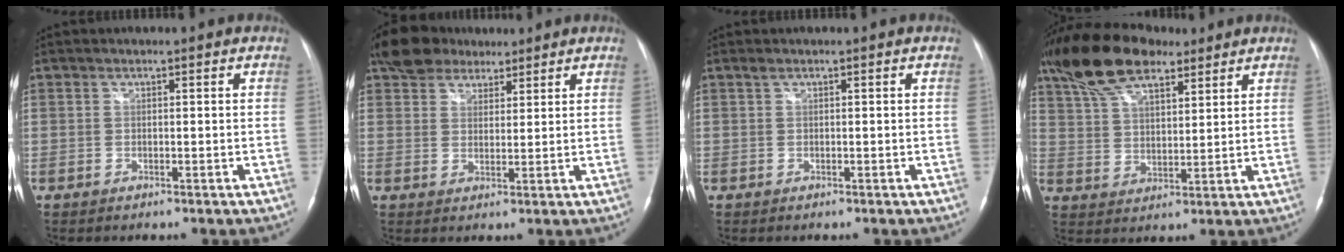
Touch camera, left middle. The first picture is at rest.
{"total": 7.8, "force": [6.0, 4.4, 2.3], "torque": [-0.044, 0.023, 0.107]}
{"total": 0.5, "force": [0.4, 0.2, 0.3], "torque": [-0.008, 0.009, 0.008]}
{"total": 13.7, "force": [9.8, 5.2, 8.1], "torque": [-0.166, 0.032, 0.183]}